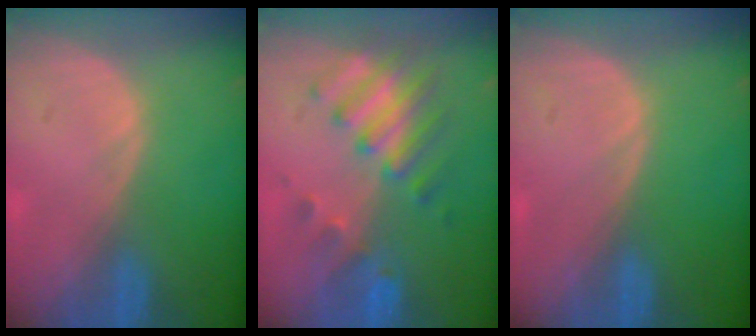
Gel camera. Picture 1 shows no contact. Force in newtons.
{"total": 8.2, "press": 7.3, "slide": 3.8}
{"total": 0.0}